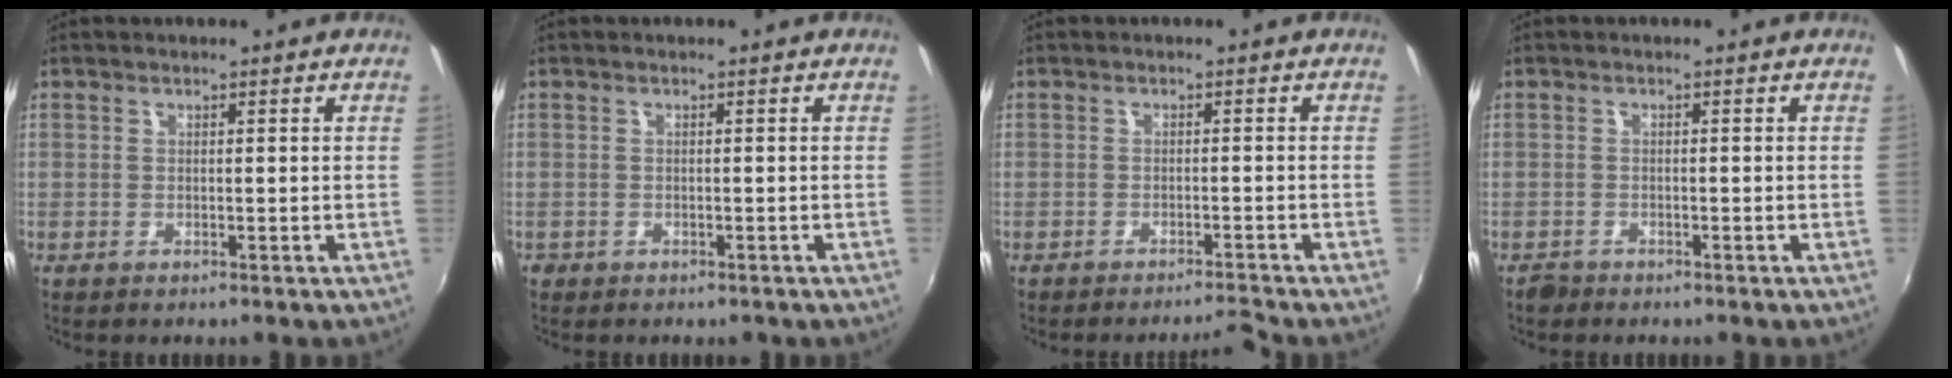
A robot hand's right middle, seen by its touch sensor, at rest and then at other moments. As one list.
[{"total": 1.7, "force": [-1.0, 1.3, 0.5], "torque": [-0.015, -0.004, -0.012]}, {"total": 2.7, "force": [-2.6, -0.4, 0.4], "torque": [-0.013, -0.002, -0.045]}, {"total": 1.6, "force": [-1.3, 0.8, 0.1], "torque": [-0.006, -0.002, -0.025]}]